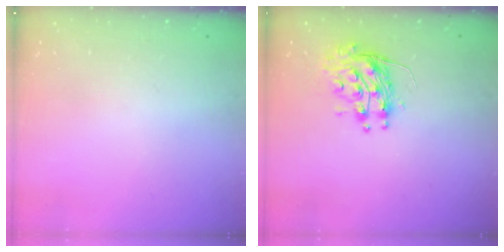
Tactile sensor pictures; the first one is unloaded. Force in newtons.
{"total": 10.9, "press": 10.8, "slide": 0.8}